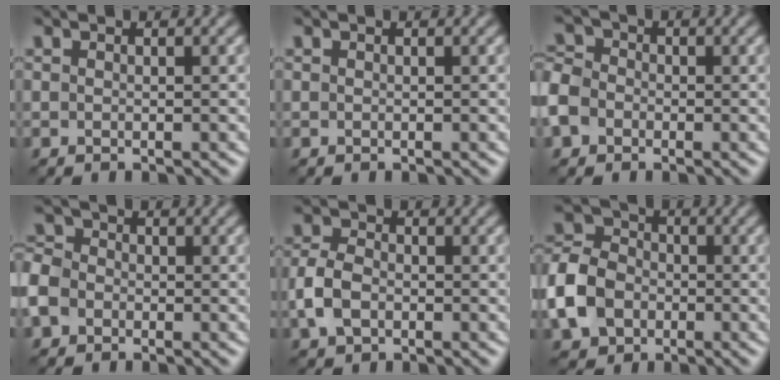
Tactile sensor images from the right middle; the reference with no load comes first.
{"total": 0.0}
{"total": 5.4, "force": [-2.1, 4.3, 2.5], "torque": [-0.065, -0.001, -0.055]}
{"total": 5.0, "force": [-1.7, 4.1, 2.4], "torque": [-0.065, 0.000, -0.047]}
{"total": 3.8, "force": [-1.0, 2.7, 2.4], "torque": [-0.061, 0.000, -0.027]}
{"total": 7.2, "force": [-2.3, 5.7, 3.8], "torque": [-0.093, 0.002, -0.066]}